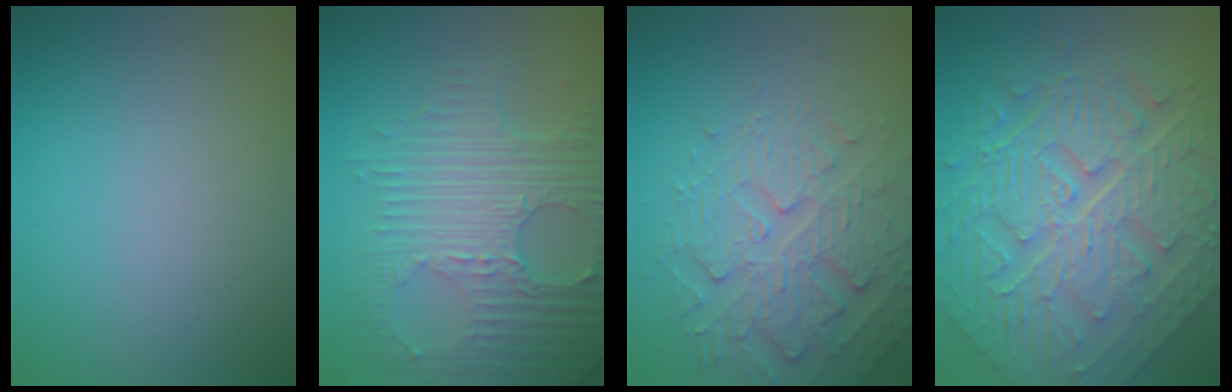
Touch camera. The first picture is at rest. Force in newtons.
{"total": 7.9, "press": 5.6, "slide": 5.6}
{"total": 5.1, "press": 4.3, "slide": 2.8}
{"total": 11.2, "press": 7.7, "slide": 8.2}